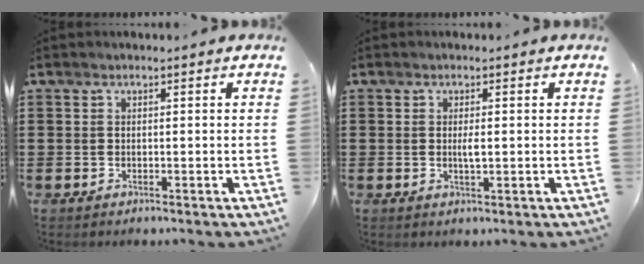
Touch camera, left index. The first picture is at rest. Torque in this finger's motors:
{"motor_torque": [0.50, -0.03, 0.08, 0.03]}